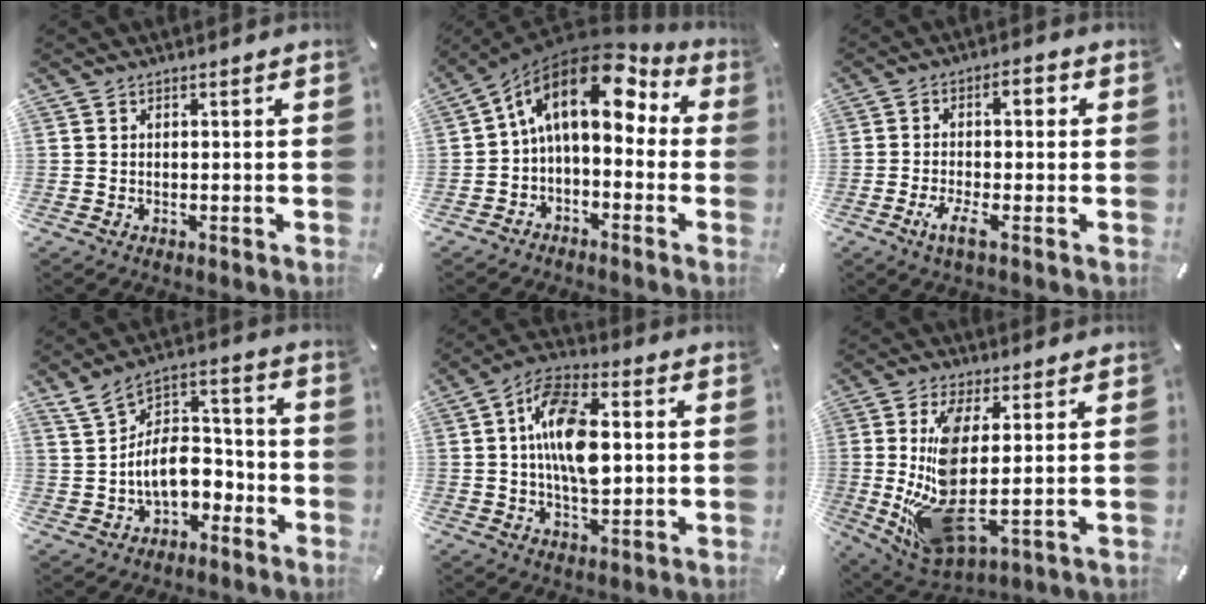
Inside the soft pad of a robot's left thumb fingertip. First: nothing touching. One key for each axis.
{"total": 16.0, "fx": 4.5, "fy": 9.6, "fz": 12.0, "tx": -0.200, "ty": -0.026, "tz": 0.071}
{"total": 7.8, "fx": -1.4, "fy": 2.4, "fz": 7.3, "tx": -0.128, "ty": -0.003, "tz": -0.033}
{"total": 11.3, "fx": -2.4, "fy": 7.8, "fz": 7.8, "tx": -0.126, "ty": 0.020, "tz": -0.042}
{"total": 14.4, "fx": 1.3, "fy": 7.9, "fz": 11.9, "tx": -0.218, "ty": 0.005, "tz": 0.019}
{"total": 15.0, "fx": 1.7, "fy": 5.7, "fz": 13.8, "tx": -0.290, "ty": -0.024, "tz": 0.029}